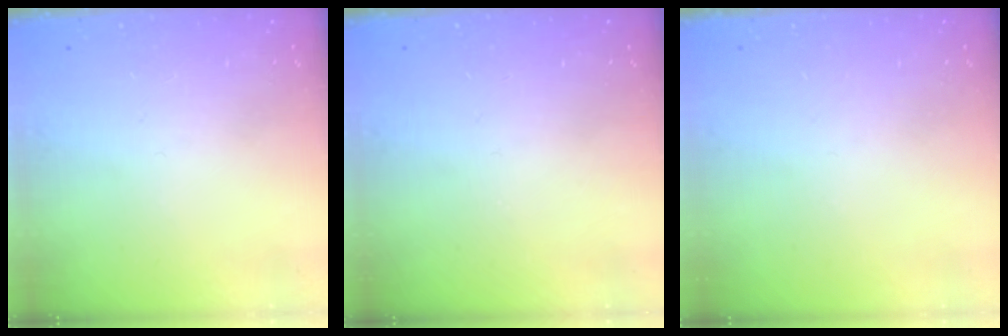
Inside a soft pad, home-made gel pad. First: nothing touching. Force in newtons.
{"total": 0.0}
{"total": 0.0}